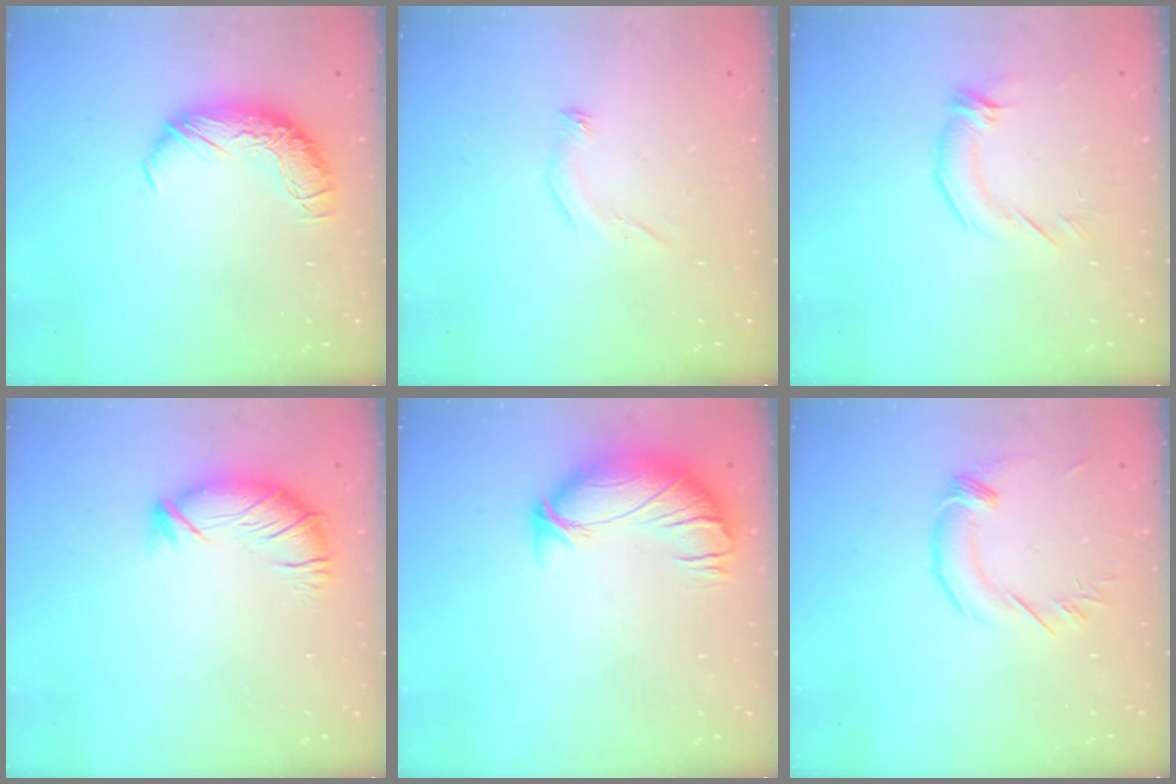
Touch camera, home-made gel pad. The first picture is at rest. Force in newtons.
{"total": 5.5, "press": 5.4, "slide": 0.9}
{"total": 2.7, "press": 1.7, "slide": 2.1}
{"total": 2.9, "press": 2.0, "slide": 2.0}
{"total": 3.2, "press": 2.5, "slide": 2.0}
{"total": 1.6, "press": 1.6, "slide": 0.3}